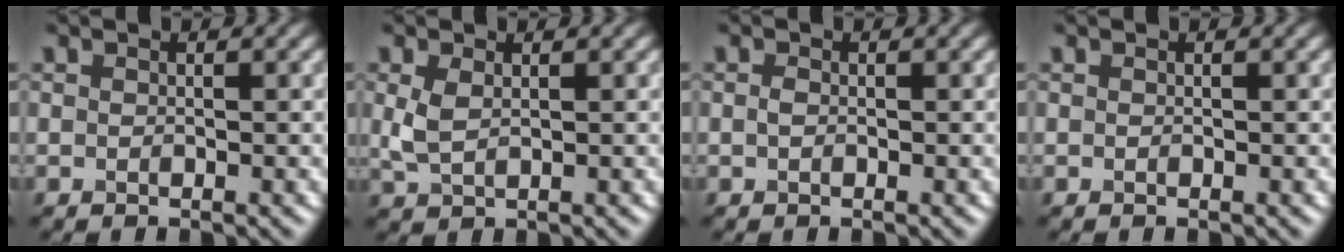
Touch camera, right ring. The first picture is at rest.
{"total": 2.2, "force": [0.4, 1.3, 1.7], "torque": [-0.050, -0.001, 0.015]}
{"total": 0.6, "force": [-0.1, 0.4, 0.5], "torque": [-0.014, 0.000, -0.001]}
{"total": 0.0}